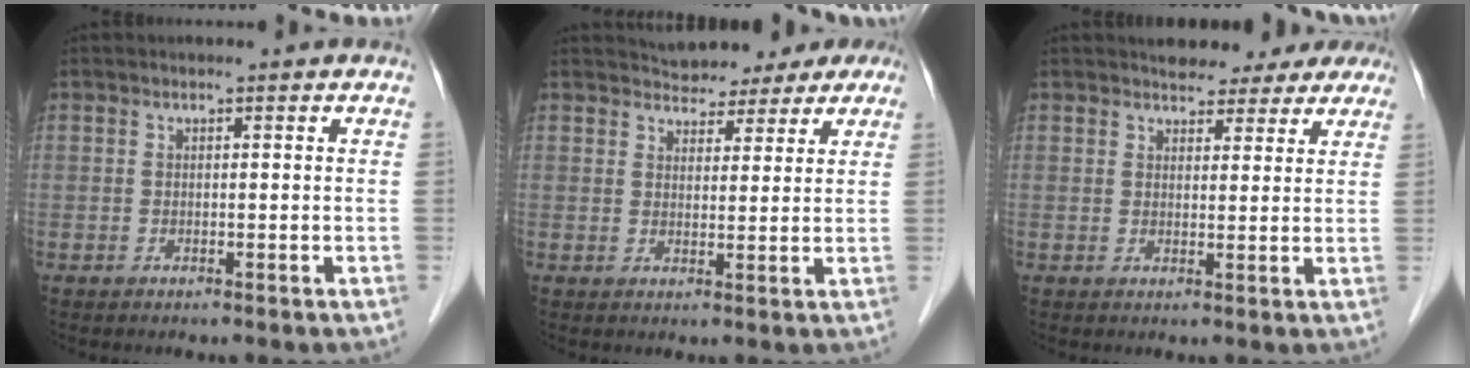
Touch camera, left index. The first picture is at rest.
{"total": 7.5, "force": [6.2, 3.7, 1.9], "torque": [-0.019, 0.020, 0.072]}
{"total": 8.2, "force": [7.0, 3.5, 2.5], "torque": [-0.015, 0.012, 0.076]}